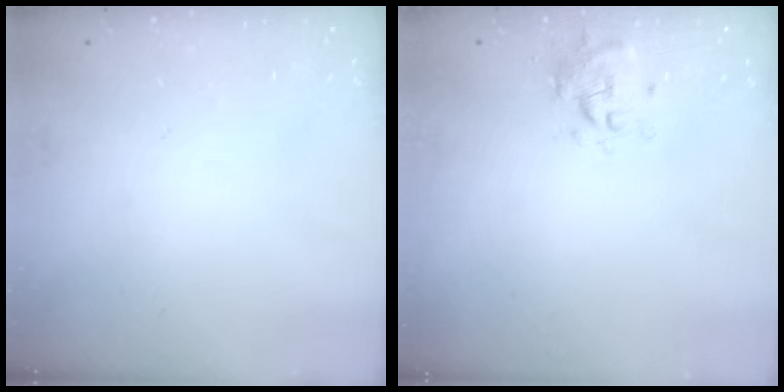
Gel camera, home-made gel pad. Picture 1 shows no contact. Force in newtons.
{"total": 0.9, "press": 0.9, "slide": 0.2}